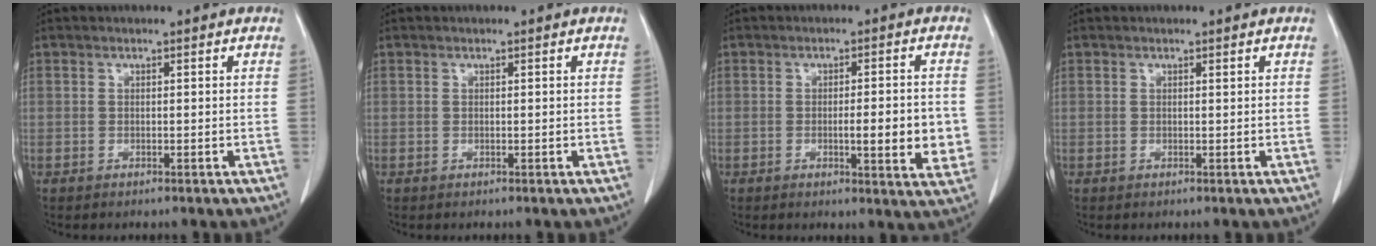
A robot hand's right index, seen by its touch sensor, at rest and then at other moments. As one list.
[{"total": 0.0}, {"total": 7.4, "force": [-1.0, 1.3, 7.2], "torque": [-0.091, -0.006, -0.012]}, {"total": 0.0}]